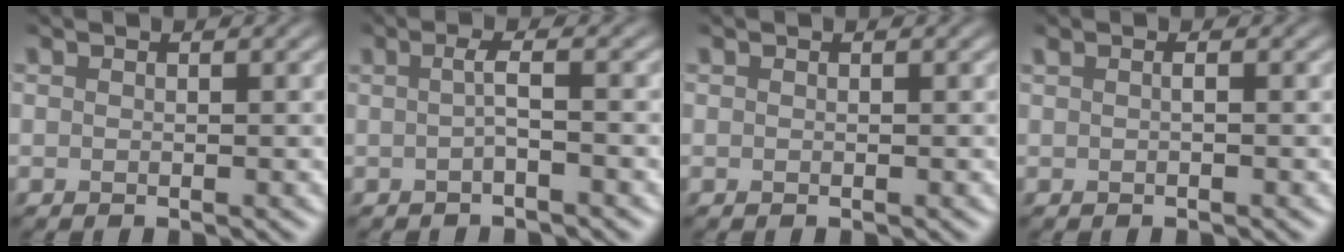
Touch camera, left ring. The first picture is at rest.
{"total": 1.8, "force": [-0.2, 0.4, 1.8], "torque": [-0.030, -0.002, -0.007]}
{"total": 0.0}
{"total": 0.6, "force": [0.1, 0.1, 0.6], "torque": [-0.014, 0.002, -0.001]}